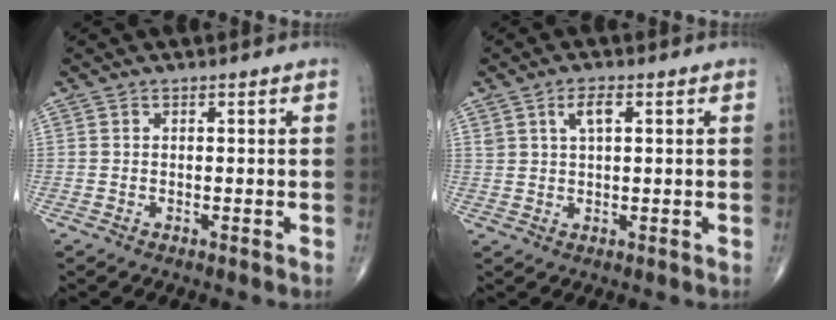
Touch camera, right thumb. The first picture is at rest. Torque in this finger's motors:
{"motor_torque": [0.02, 0.03, 0.45, 0.29, 0.00]}